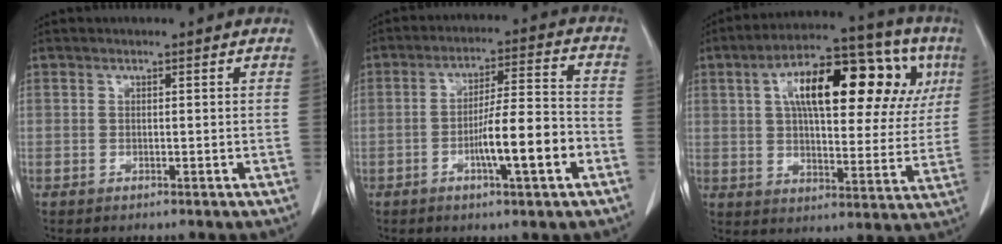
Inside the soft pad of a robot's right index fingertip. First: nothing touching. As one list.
[{"total": 10.2, "force": [-3.7, 0.7, 9.5], "torque": [-0.154, 0.005, -0.059]}, {"total": 21.6, "force": [7.6, 8.1, 18.5], "torque": [-0.274, 0.054, 0.111]}]